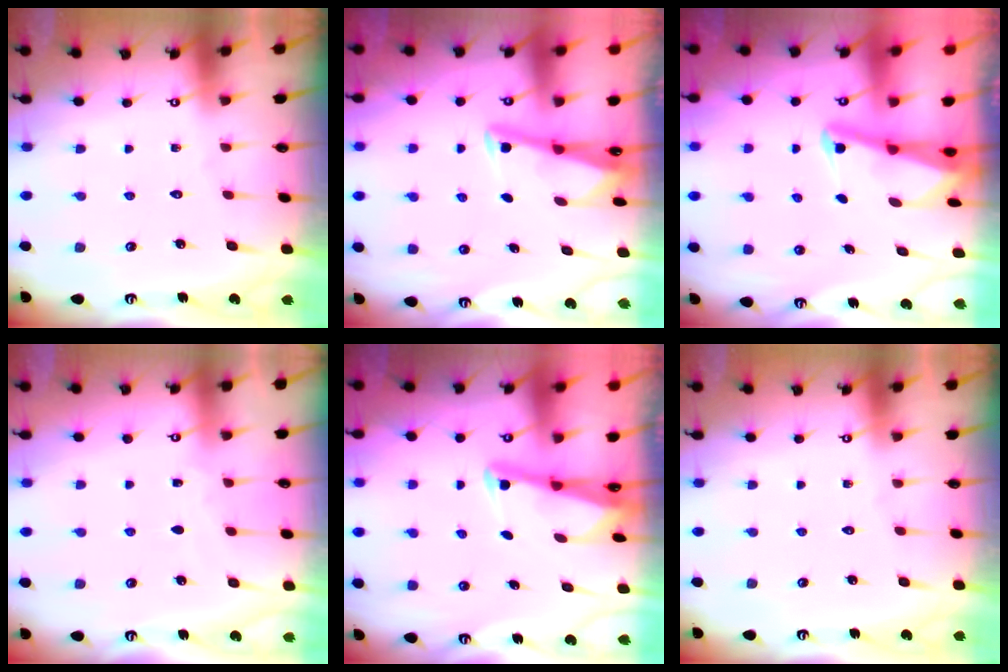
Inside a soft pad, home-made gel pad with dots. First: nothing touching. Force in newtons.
{"total": 2.8, "press": 2.8, "slide": 0.3}
{"total": 2.7, "press": 2.6, "slide": 0.6}
{"total": 2.7, "press": 2.7, "slide": 0.4}
{"total": 2.4, "press": 2.4, "slide": 0.2}
{"total": 0.0}